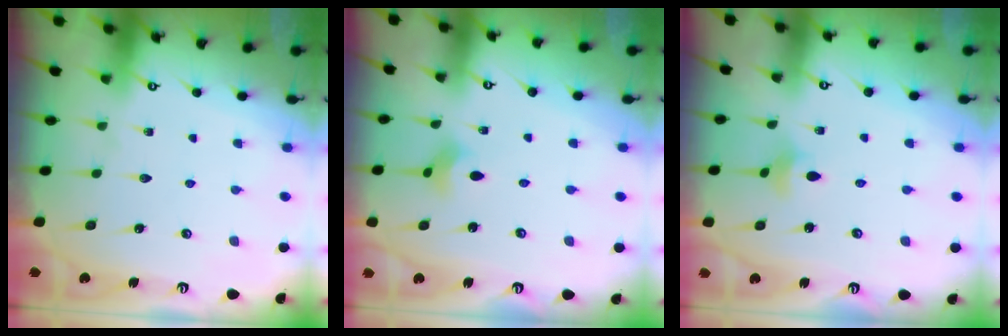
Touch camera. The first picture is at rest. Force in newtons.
{"total": 3.2, "press": 3.1, "slide": 0.6}
{"total": 3.9, "press": 3.8, "slide": 0.7}